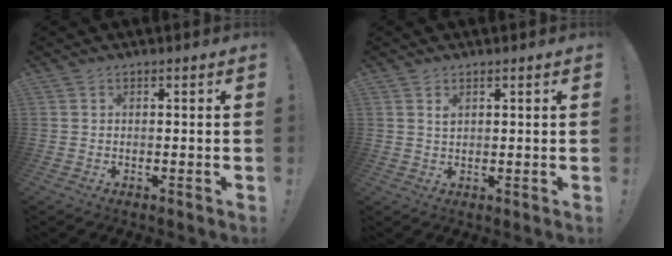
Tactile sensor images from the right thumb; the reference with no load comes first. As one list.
[{"total": 1.4, "force": [0.9, 0.8, 0.7], "torque": [0.001, -0.007, 0.015]}]